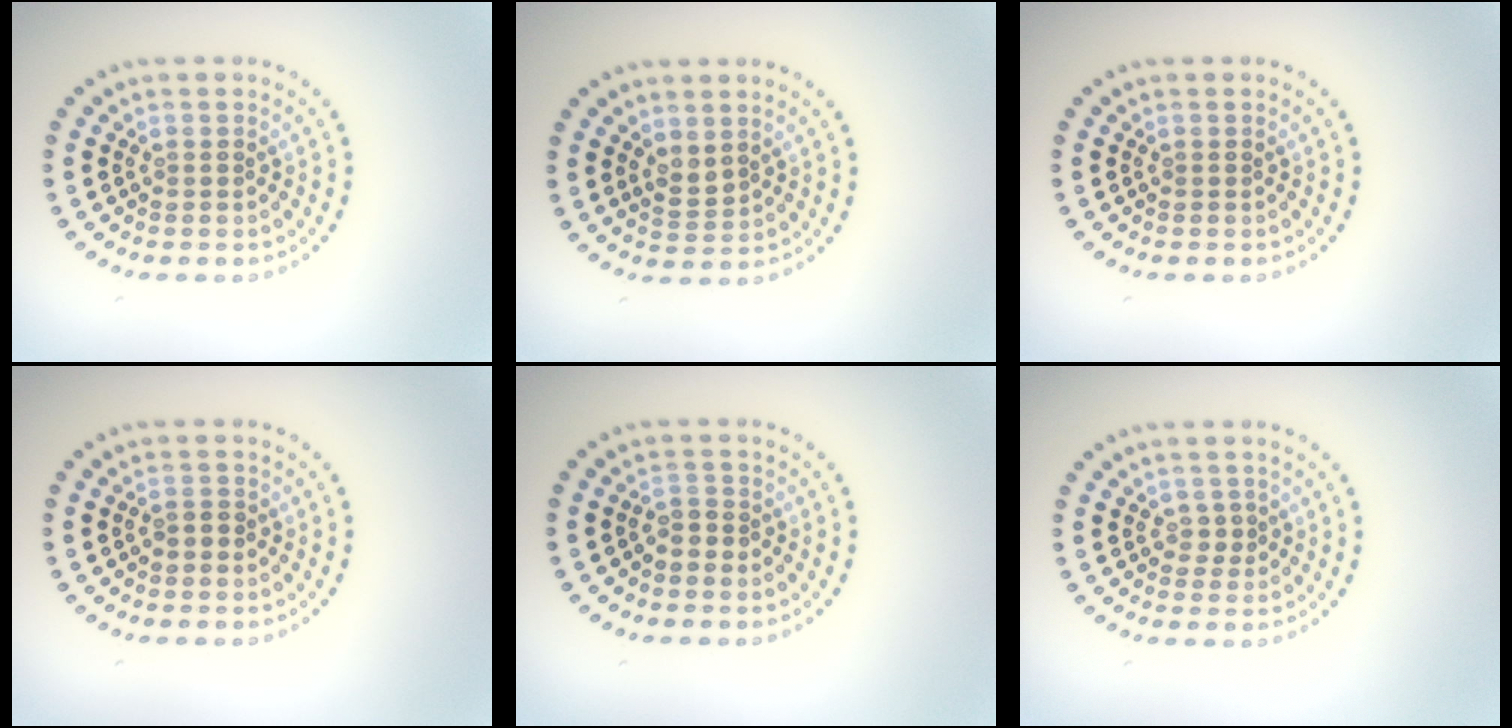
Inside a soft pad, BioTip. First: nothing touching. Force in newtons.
{"total": 1.4, "press": 1.1, "slide": 0.9}
{"total": 0.0}
{"total": 0.8, "press": 0.8, "slide": 0.2}
{"total": 1.5, "press": 1.2, "slide": 0.8}
{"total": 0.9, "press": 0.7, "slide": 0.4}